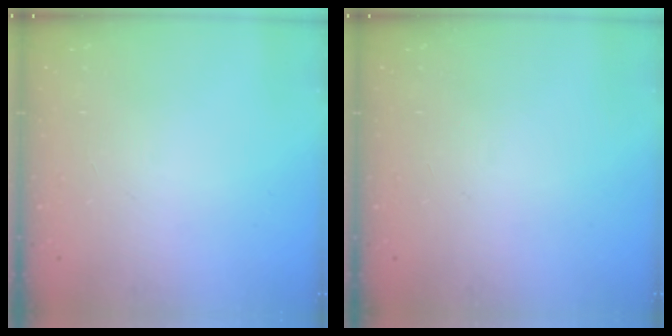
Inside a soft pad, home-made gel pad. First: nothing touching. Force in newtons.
{"total": 0.0}